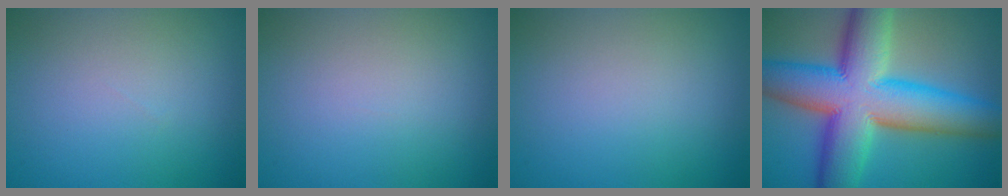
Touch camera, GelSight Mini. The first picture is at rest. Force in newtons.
{"total": 0.0}
{"total": 0.0}
{"total": 15.6, "press": 15.6, "slide": 0.3}